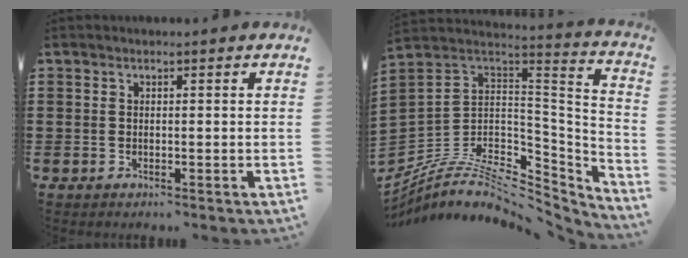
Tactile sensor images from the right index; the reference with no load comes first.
{"total": 8.1, "force": [-5.1, 4.0, 4.9], "torque": [-0.115, -0.011, -0.097]}